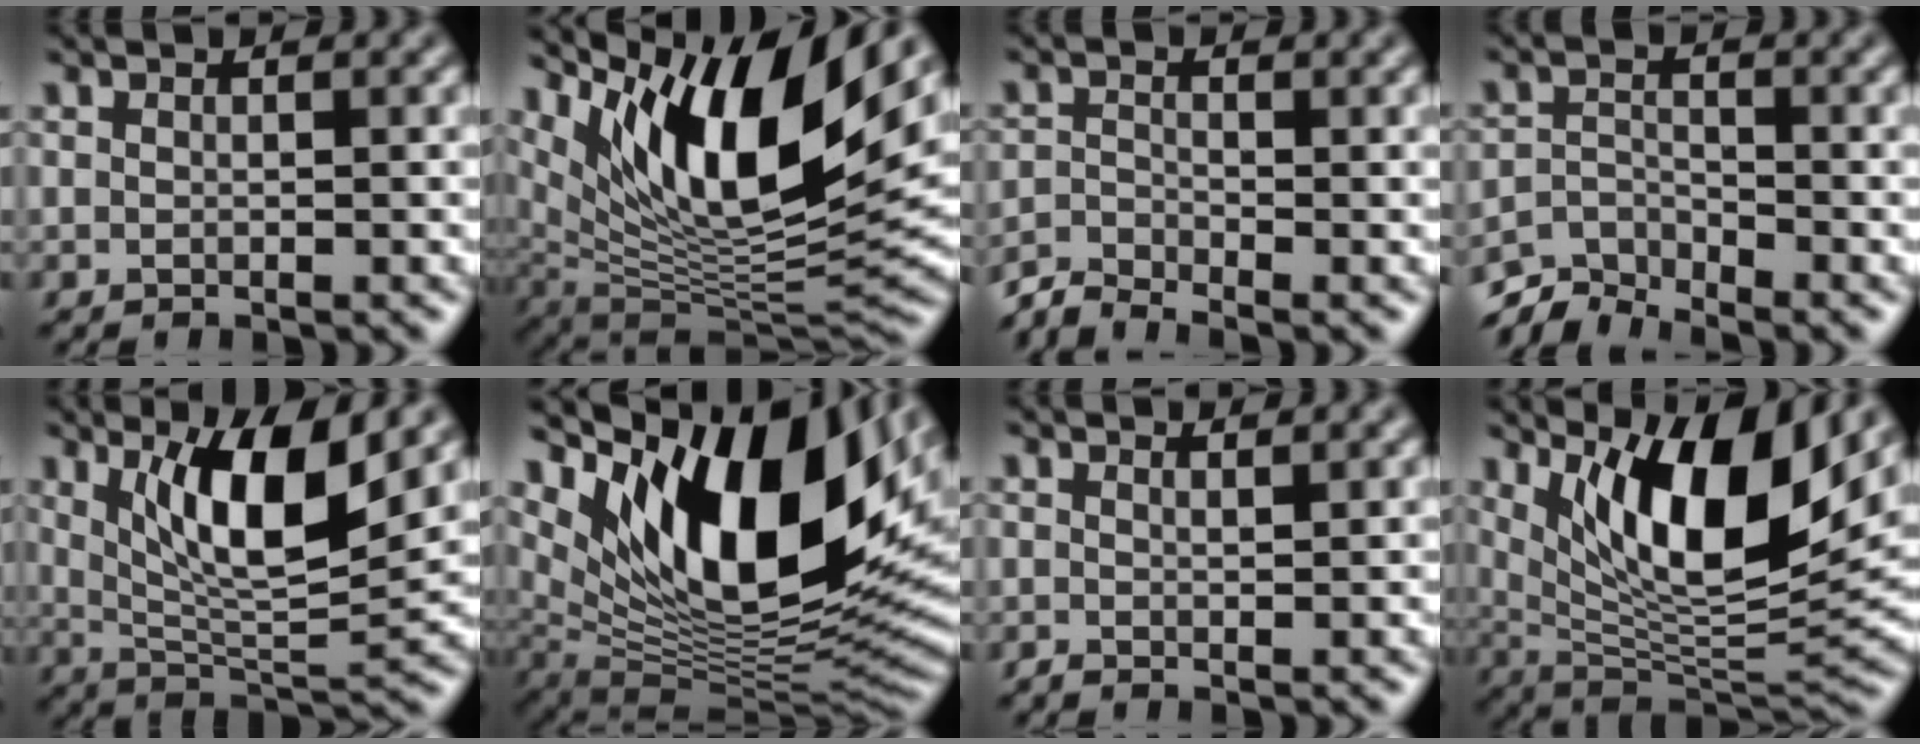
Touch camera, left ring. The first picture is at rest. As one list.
[{"total": 13.4, "force": [6.1, 4.6, 11.0], "torque": [-0.184, -0.008, 0.117]}, {"total": 2.5, "force": [-2.3, 0.3, 0.7], "torque": [-0.017, -0.005, -0.059]}, {"total": 3.7, "force": [-3.5, 0.9, 0.7], "torque": [-0.011, -0.003, -0.076]}, {"total": 8.0, "force": [3.1, 2.1, 7.1], "torque": [-0.122, -0.015, 0.059]}, {"total": 15.7, "force": [6.1, 7.4, 12.4], "torque": [-0.201, -0.004, 0.107]}, {"total": 0.9, "force": [0.3, 0.2, 0.8], "torque": [-0.009, 0.003, 0.002]}, {"total": 11.3, "force": [4.8, 3.2, 9.7], "torque": [-0.155, -0.018, 0.094]}]